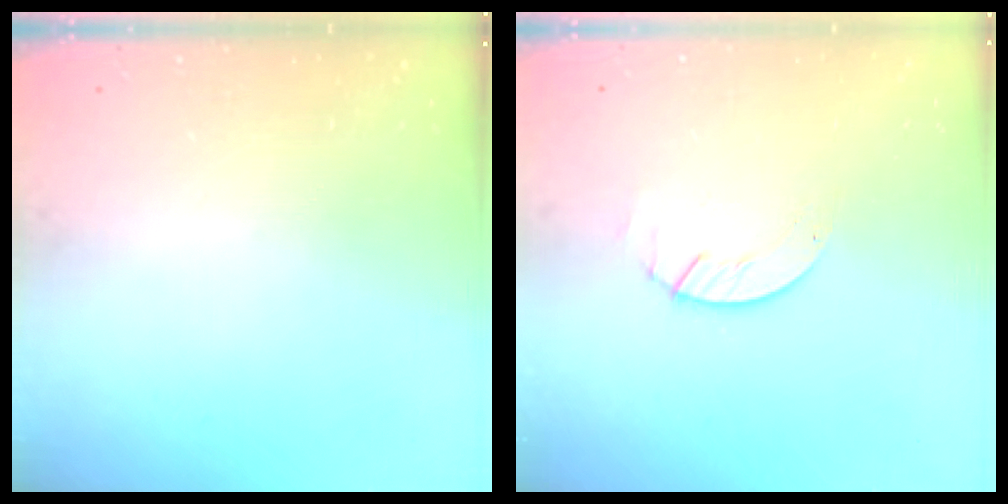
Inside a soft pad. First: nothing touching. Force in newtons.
{"total": 1.4, "press": 1.4, "slide": 0.2}